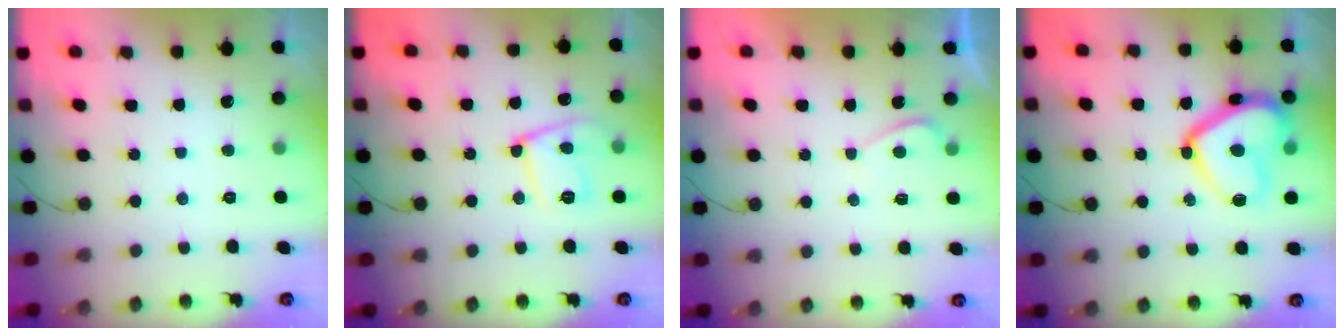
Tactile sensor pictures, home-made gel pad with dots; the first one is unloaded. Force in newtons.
{"total": 13.0, "press": 12.9, "slide": 1.0}
{"total": 0.6, "press": 0.3, "slide": 0.5}
{"total": 16.9, "press": 16.9, "slide": 1.4}